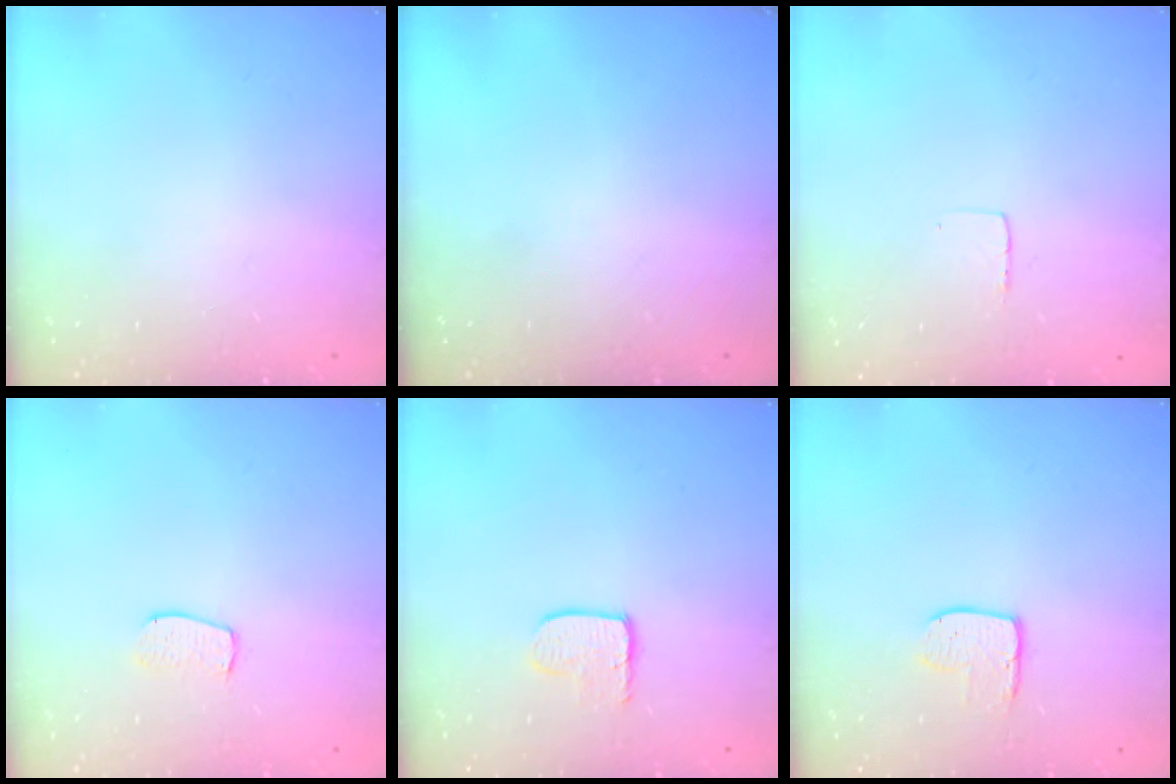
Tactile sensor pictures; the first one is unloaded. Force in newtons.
{"total": 0.0}
{"total": 3.0, "press": 3.0, "slide": 0.2}
{"total": 6.1, "press": 6.1, "slide": 0.3}
{"total": 5.5, "press": 5.5, "slide": 0.4}
{"total": 8.4, "press": 8.4, "slide": 0.3}